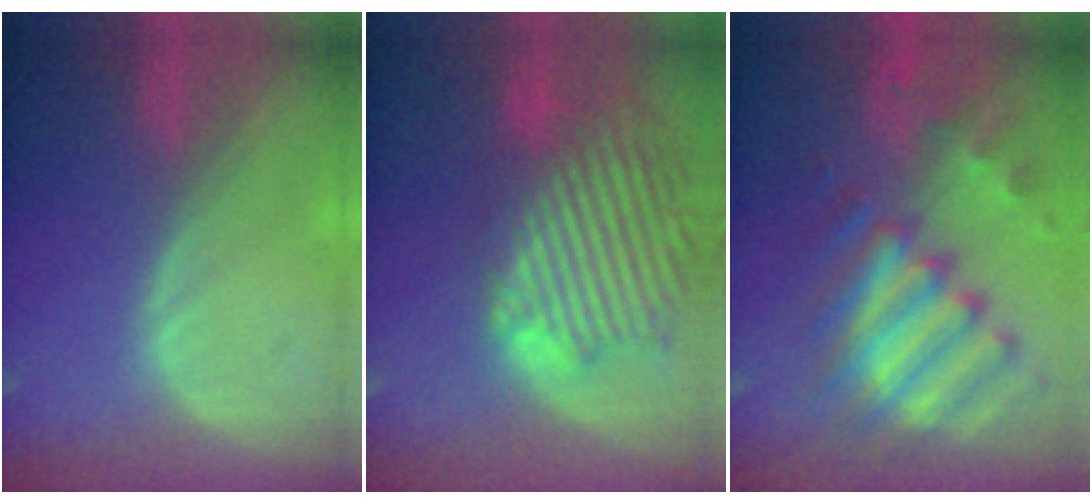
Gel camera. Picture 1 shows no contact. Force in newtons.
{"total": 14.6, "press": 12.5, "slide": 7.5}
{"total": 11.9, "press": 10.3, "slide": 5.9}